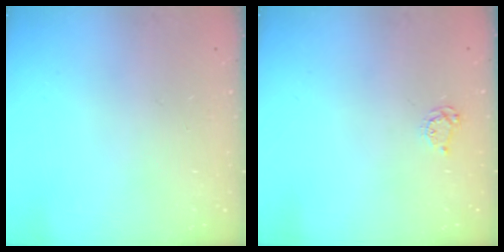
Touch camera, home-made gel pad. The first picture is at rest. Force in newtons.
{"total": 4.0, "press": 4.0, "slide": 0.5}